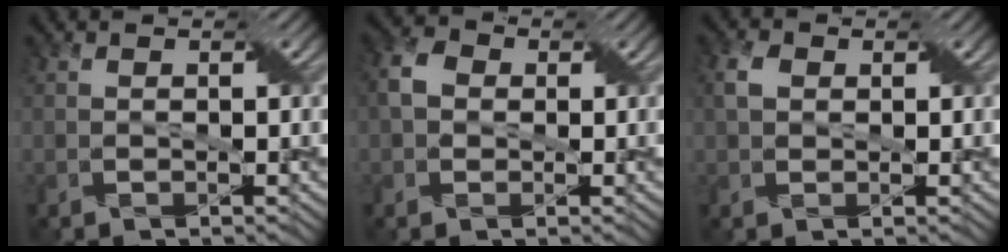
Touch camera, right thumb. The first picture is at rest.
{"total": 3.4, "force": [0.2, 2.8, 1.8], "torque": [-0.046, 0.008, -0.006]}
{"total": 2.4, "force": [0.6, 1.8, 1.4], "torque": [-0.036, 0.007, 0.007]}